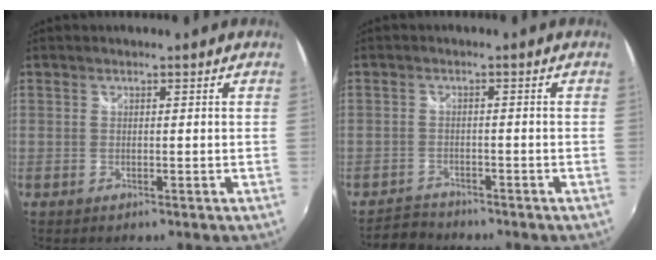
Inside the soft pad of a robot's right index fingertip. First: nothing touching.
{"total": 4.0, "force": [-3.6, 1.6, 0.0], "torque": [-0.015, 0.006, -0.068]}